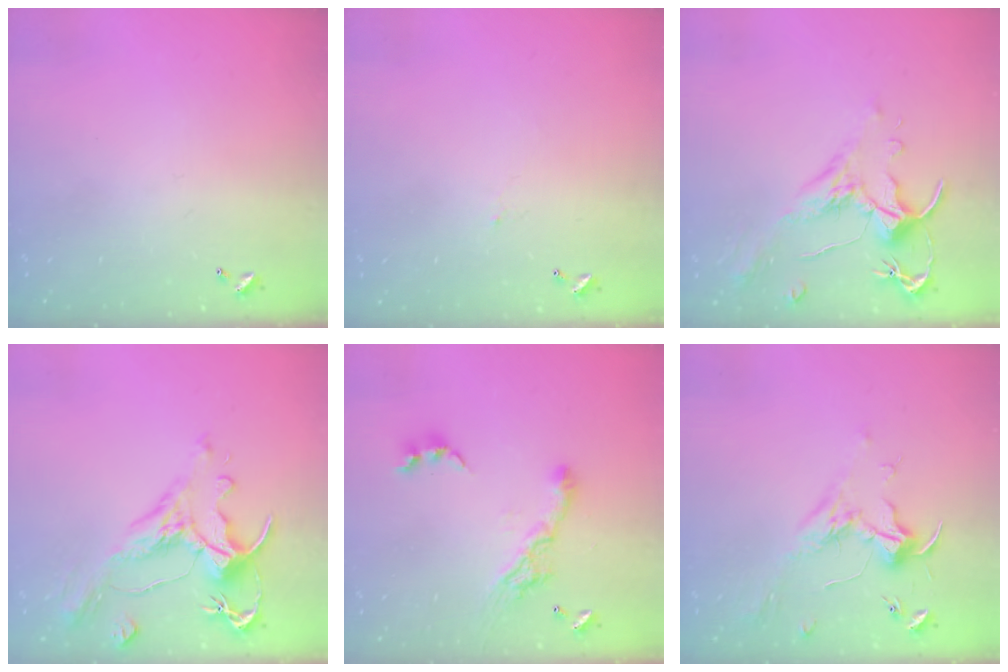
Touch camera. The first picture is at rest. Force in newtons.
{"total": 0.8, "press": 0.7, "slide": 0.5}
{"total": 1.8, "press": 1.2, "slide": 1.3}
{"total": 1.6, "press": 0.3, "slide": 1.5}
{"total": 9.2, "press": 9.1, "slide": 1.0}
{"total": 1.8, "press": 1.7, "slide": 0.6}